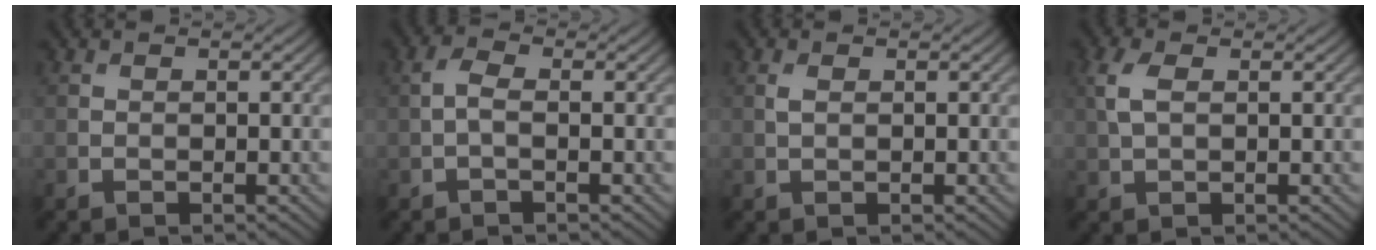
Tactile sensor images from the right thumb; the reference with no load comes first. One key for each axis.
{"total": 1.9, "fx": -0.3, "fy": 0.7, "fz": 1.7, "tx": -0.041, "ty": 0.005, "tz": -0.010}
{"total": 1.0, "fx": 0.3, "fy": 0.4, "fz": 0.8, "tx": -0.022, "ty": 0.002, "tz": 0.006}
{"total": 3.2, "fx": 0.8, "fy": 1.7, "fz": 2.6, "tx": -0.072, "ty": 0.005, "tz": 0.014}